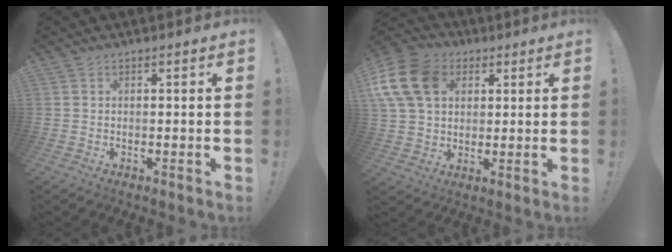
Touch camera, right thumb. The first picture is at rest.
{"total": 16.7, "force": [5.3, 12.6, 9.5], "torque": [-0.173, -0.009, 0.107]}